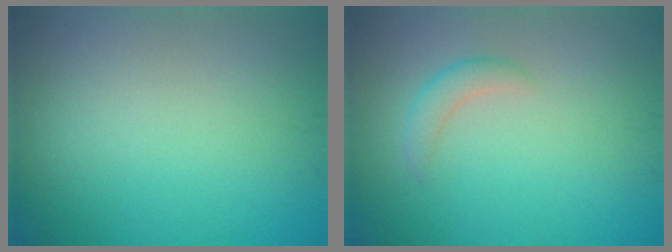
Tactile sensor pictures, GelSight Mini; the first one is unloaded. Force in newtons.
{"total": 1.5, "press": 1.5, "slide": 0.1}